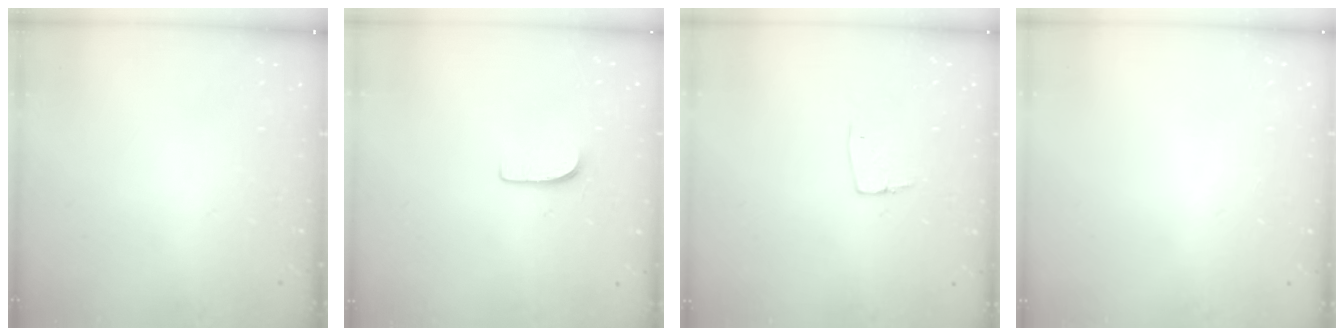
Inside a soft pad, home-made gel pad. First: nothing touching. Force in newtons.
{"total": 5.1, "press": 5.1, "slide": 0.5}
{"total": 6.0, "press": 6.0, "slide": 0.4}
{"total": 0.0}